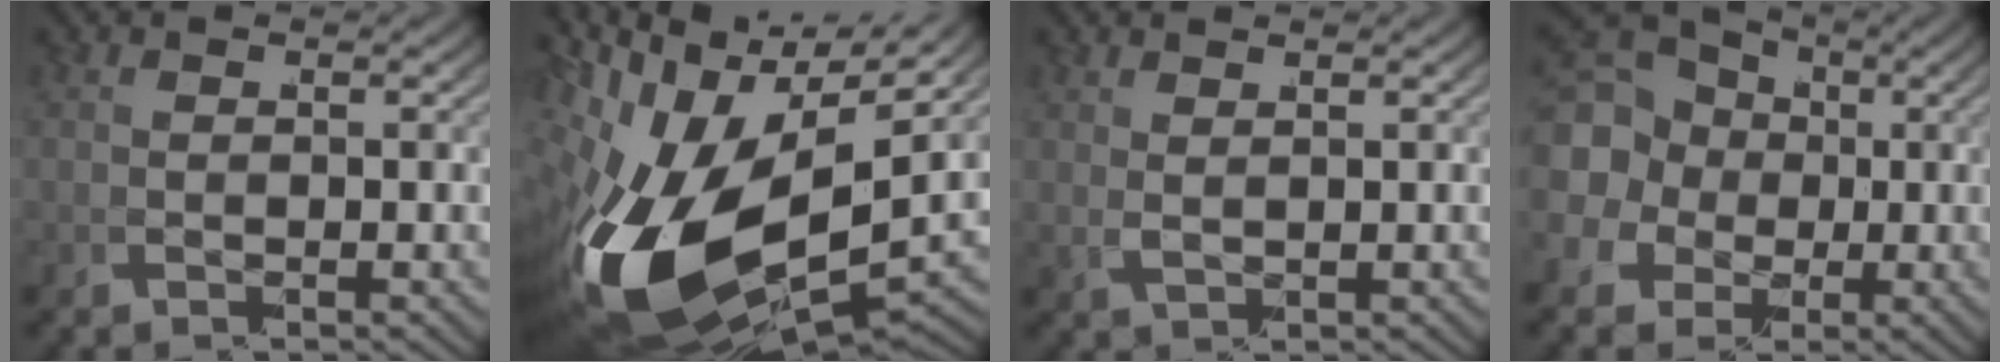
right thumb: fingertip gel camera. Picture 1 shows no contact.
{"total": 16.8, "force": [-2.4, 9.6, 13.6], "torque": [-0.277, -0.054, -0.010]}
{"total": 1.4, "force": [1.3, 0.0, 0.7], "torque": [-0.020, 0.000, 0.034]}
{"total": 9.4, "force": [1.5, 8.1, 4.6], "torque": [-0.102, -0.022, 0.034]}